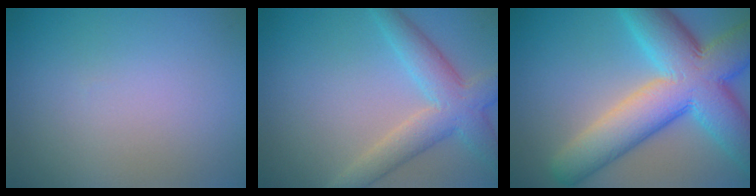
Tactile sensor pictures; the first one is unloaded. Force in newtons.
{"total": 5.1, "press": 5.1, "slide": 0.4}
{"total": 12.0, "press": 11.9, "slide": 0.6}